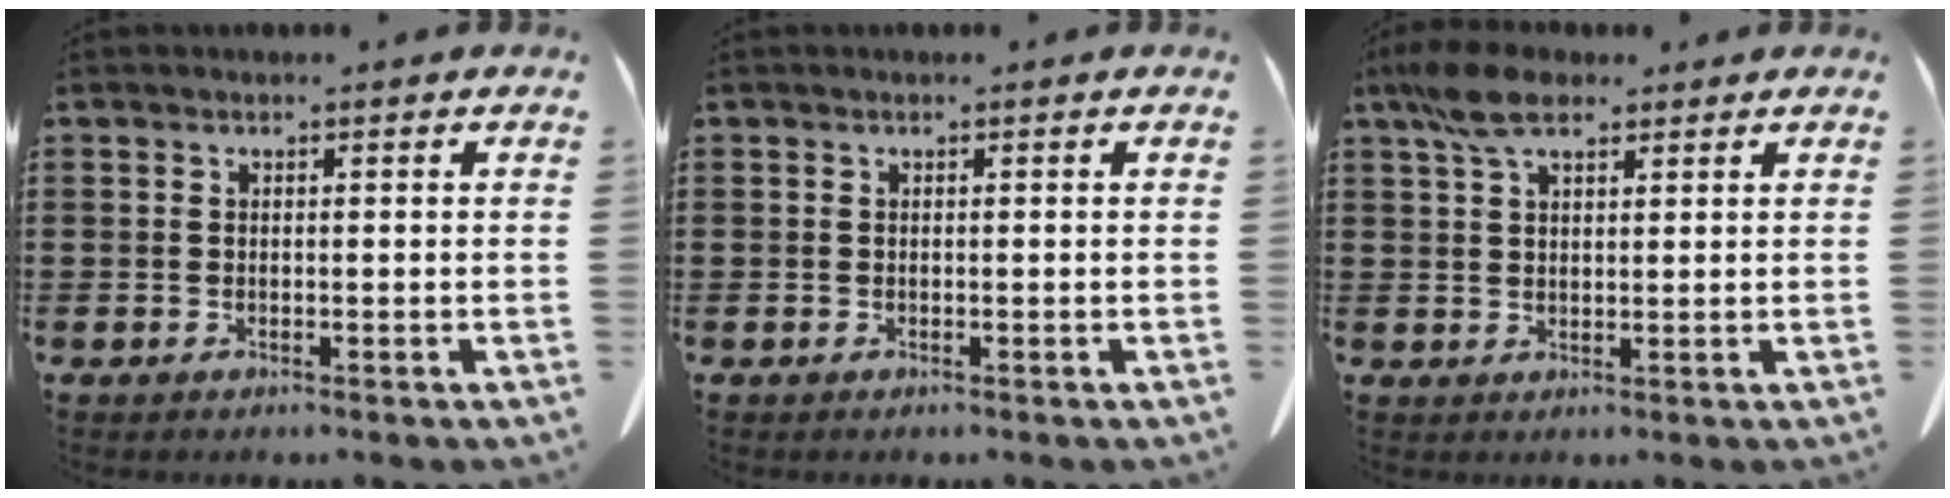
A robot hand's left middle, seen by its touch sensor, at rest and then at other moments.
{"total": 0.0}
{"total": 6.5, "force": [4.2, 2.6, 4.2], "torque": [-0.102, 0.002, 0.076]}